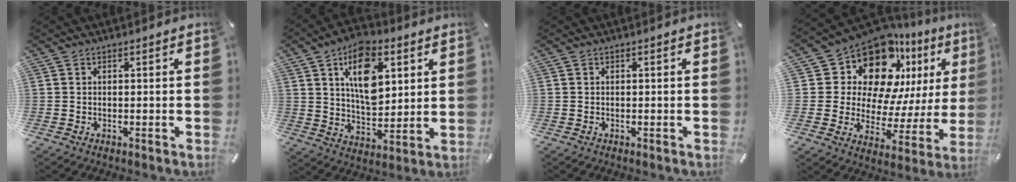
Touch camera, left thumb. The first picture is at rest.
{"total": 14.4, "force": [5.8, 8.6, 10.0], "torque": [-0.163, -0.013, 0.101]}
{"total": 0.0}
{"total": 17.3, "force": [11.9, 10.1, 7.5], "torque": [-0.120, -0.109, 0.207]}